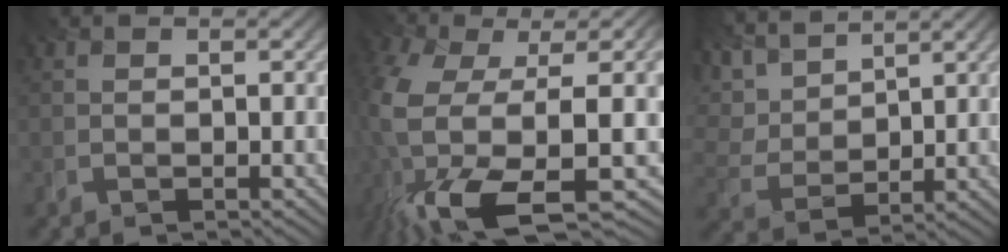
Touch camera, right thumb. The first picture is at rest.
{"total": 16.6, "force": [-4.4, 6.6, 14.6], "torque": [-0.314, -0.028, -0.051]}
{"total": 7.2, "force": [4.7, 3.6, 4.1], "torque": [-0.119, 0.015, 0.084]}